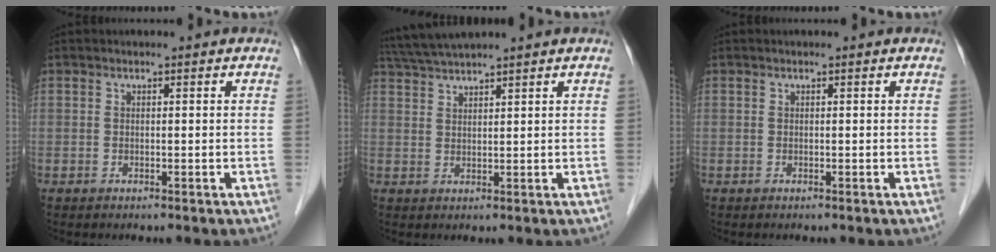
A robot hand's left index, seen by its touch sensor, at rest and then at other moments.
{"total": 5.5, "force": [5.0, -1.0, 2.1], "torque": [-0.045, 0.027, 0.097]}
{"total": 0.0}